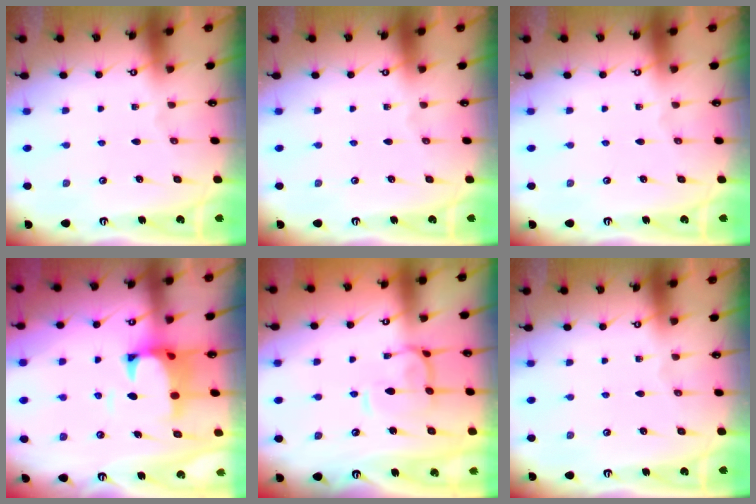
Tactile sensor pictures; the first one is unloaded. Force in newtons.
{"total": 0.0}
{"total": 0.0}
{"total": 2.6, "press": 2.4, "slide": 1.1}
{"total": 3.5, "press": 3.4, "slide": 0.9}
{"total": 0.0}